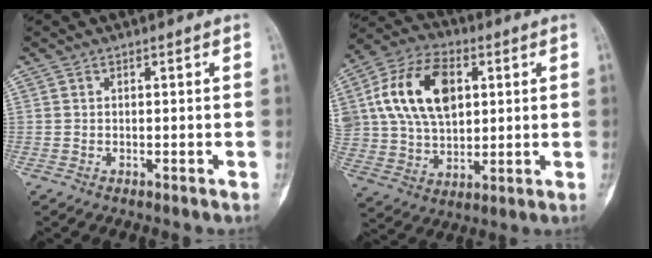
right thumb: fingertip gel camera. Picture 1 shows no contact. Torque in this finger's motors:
{"motor_torque": [1.10, 2.61, 0.76, -0.32, 0.47]}